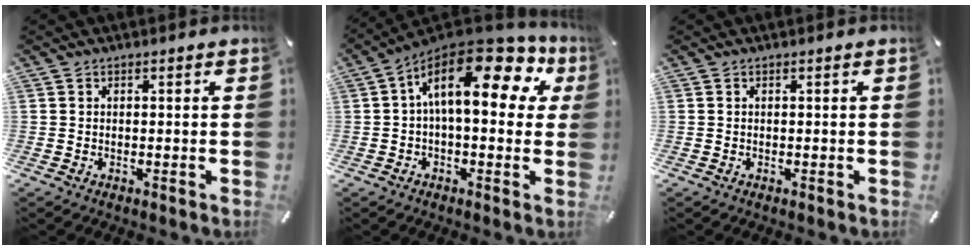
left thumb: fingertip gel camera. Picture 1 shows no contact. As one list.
[{"total": 19.3, "force": [6.3, 8.7, 16.0], "torque": [-0.271, -0.044, 0.102]}, {"total": 0.0}]